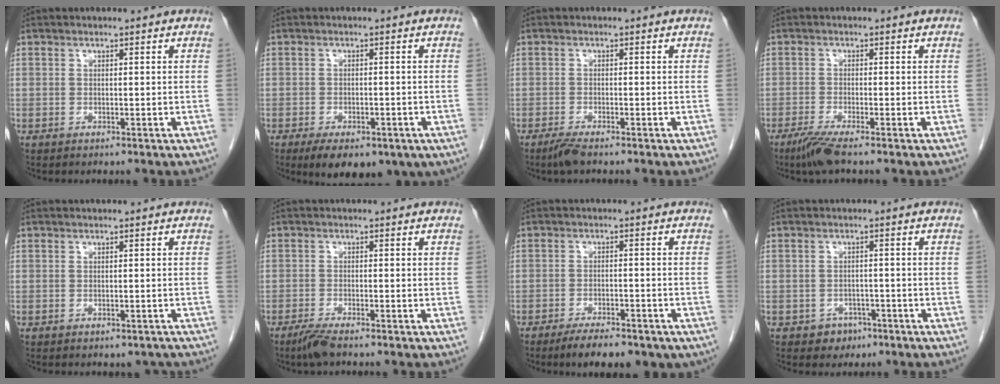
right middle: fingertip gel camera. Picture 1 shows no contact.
{"total": 10.7, "force": [-6.4, 4.9, 7.1], "torque": [-0.103, -0.011, -0.084]}
{"total": 2.2, "force": [-1.8, 0.1, 1.3], "torque": [-0.036, -0.007, -0.035]}
{"total": 3.9, "force": [-2.8, -0.1, 2.6], "torque": [-0.057, -0.012, -0.058]}
{"total": 1.4, "force": [-1.2, 0.8, 0.2], "torque": [-0.002, -0.001, -0.015]}
{"total": 2.9, "force": [-2.3, 0.2, 1.7], "torque": [-0.043, -0.008, -0.046]}
{"total": 8.7, "force": [-6.2, 2.9, 5.3], "torque": [-0.069, -0.006, -0.086]}
{"total": 2.7, "force": [-1.6, 2.2, 0.4], "torque": [-0.004, 0.011, -0.016]}